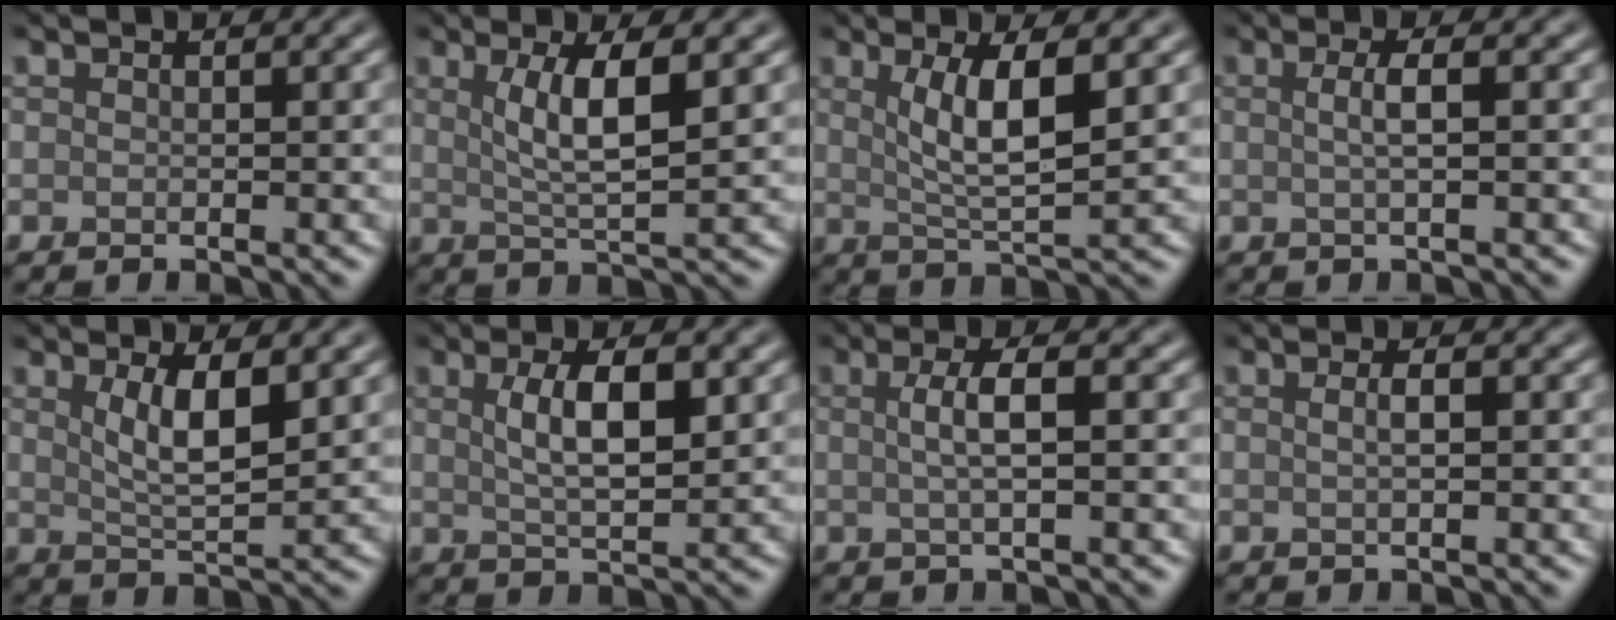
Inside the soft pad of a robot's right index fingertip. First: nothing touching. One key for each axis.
{"total": 5.1, "fx": 1.4, "fy": 1.1, "fz": 4.8, "tx": -0.087, "ty": -0.004, "tz": 0.029}
{"total": 5.4, "fx": 1.5, "fy": 1.3, "fz": 5.1, "tx": -0.094, "ty": -0.007, "tz": 0.031}
{"total": 2.3, "fx": 0.1, "fy": 0.5, "fz": 2.2, "tx": -0.038, "ty": 0.004, "tz": -0.001}
{"total": 4.3, "fx": 1.5, "fy": 1.2, "fz": 3.9, "tx": -0.075, "ty": -0.007, "tz": 0.030}
{"total": 4.9, "fx": 1.2, "fy": 1.5, "fz": 4.5, "tx": -0.085, "ty": 0.002, "tz": 0.024}
{"total": 3.2, "fx": 0.2, "fy": 0.7, "fz": 3.1, "tx": -0.053, "ty": 0.006, "tz": 0.000}
{"total": 1.5, "fx": 0.2, "fy": 0.4, "fz": 1.4, "tx": -0.017, "ty": -0.003, "tz": -0.001}